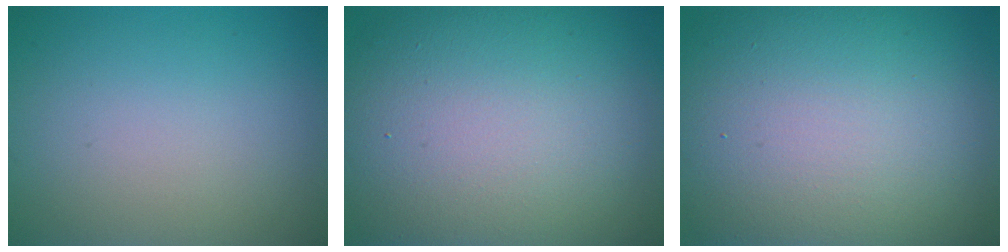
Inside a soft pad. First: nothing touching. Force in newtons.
{"total": 17.0, "press": 17.0, "slide": 1.0}
{"total": 17.8, "press": 17.7, "slide": 1.0}